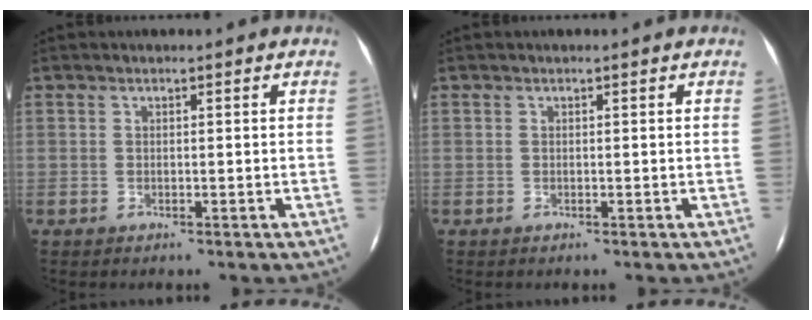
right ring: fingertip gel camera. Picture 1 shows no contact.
{"total": 0.0}